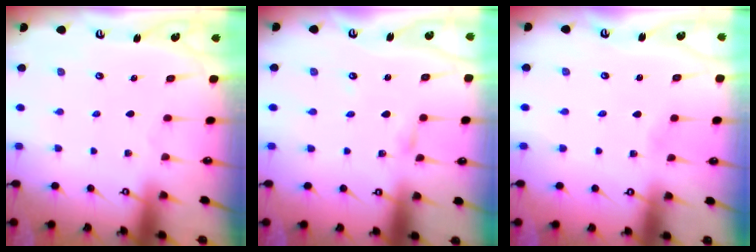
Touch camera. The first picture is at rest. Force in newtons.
{"total": 2.7, "press": 2.7, "slide": 0.1}
{"total": 0.6, "press": 0.6, "slide": 0.1}